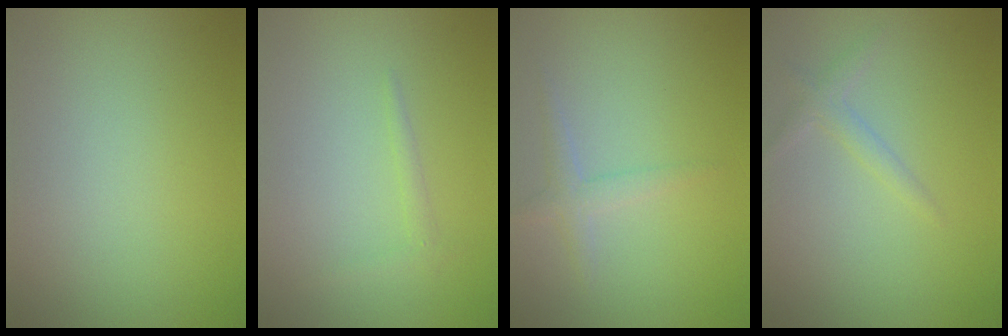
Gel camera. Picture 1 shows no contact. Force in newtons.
{"total": 0.9, "press": 0.9, "slide": 0.0}
{"total": 1.6, "press": 1.6, "slide": 0.0}
{"total": 1.4, "press": 1.4, "slide": 0.1}